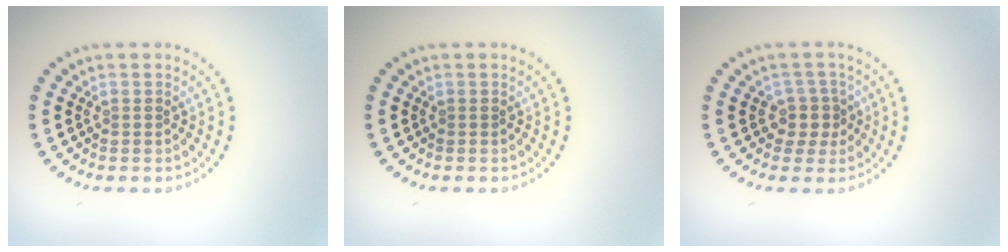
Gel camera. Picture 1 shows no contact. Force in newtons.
{"total": 0.0}
{"total": 2.1, "press": 1.7, "slide": 1.3}